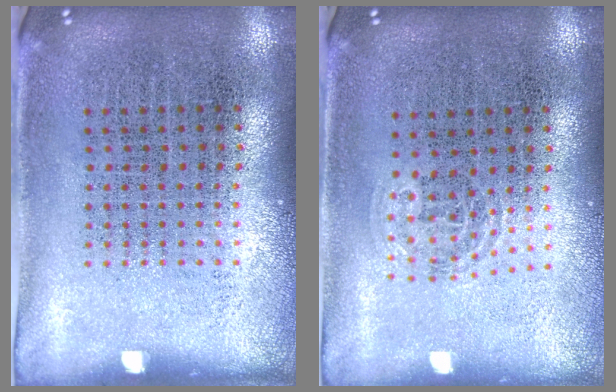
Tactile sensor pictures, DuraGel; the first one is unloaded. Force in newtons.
{"total": 0.8, "press": 0.6, "slide": 0.6}